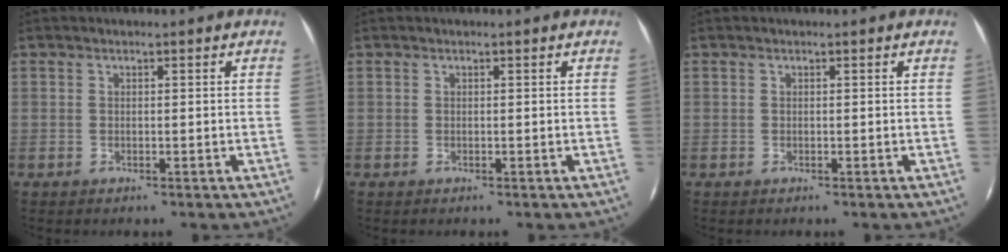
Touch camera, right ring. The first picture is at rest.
{"total": 0.0}
{"total": 0.0}